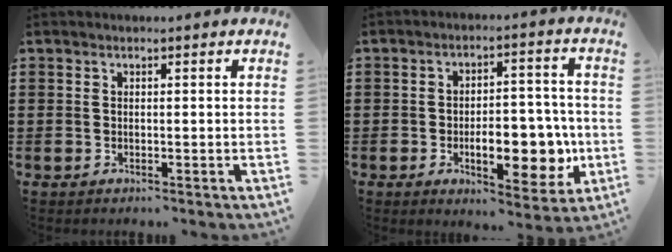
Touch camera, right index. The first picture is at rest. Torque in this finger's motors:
{"motor_torque": [1.98, -0.16, 0.51, 0.21]}